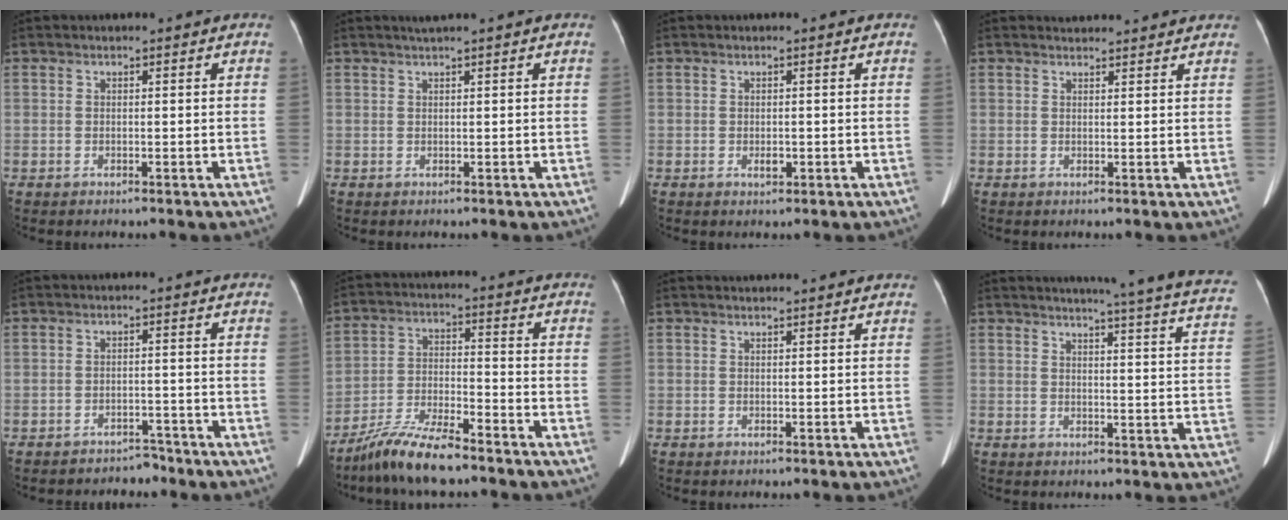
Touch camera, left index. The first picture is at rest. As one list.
[{"total": 1.1, "force": [0.8, -0.3, 0.7], "torque": [-0.016, 0.005, 0.021]}, {"total": 1.1, "force": [-0.5, 0.6, 0.8], "torque": [-0.016, -0.003, -0.004]}, {"total": 4.6, "force": [4.5, 0.8, 0.7], "torque": [-0.012, 0.023, 0.050]}, {"total": 3.9, "force": [-3.7, 1.2, -0.4], "torque": [0.006, -0.001, -0.053]}, {"total": 9.1, "force": [-7.8, 0.9, 4.5], "torque": [-0.095, -0.015, -0.142]}, {"total": 4.1, "force": [4.0, 0.1, 1.1], "torque": [-0.015, 0.027, 0.045]}, {"total": 22.3, "force": [20.3, -0.5, 9.3], "torque": [-0.121, -0.077, 0.219]}]